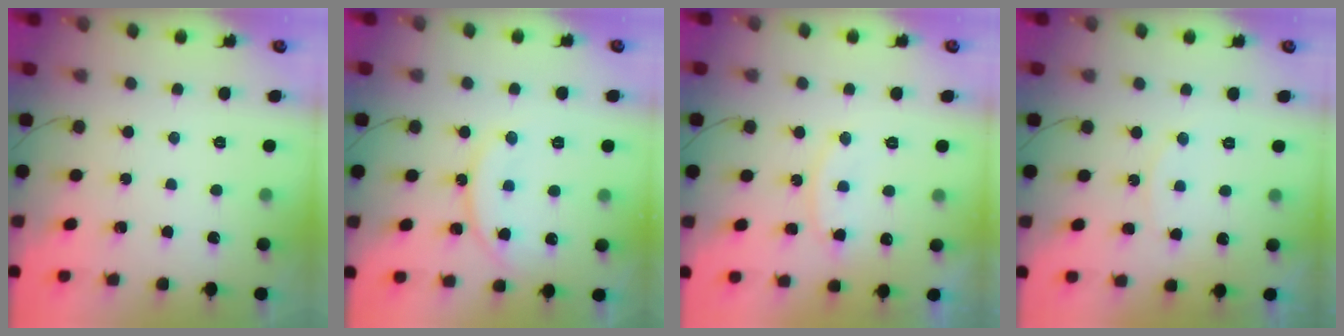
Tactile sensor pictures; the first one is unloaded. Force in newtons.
{"total": 13.3, "press": 13.3, "slide": 1.1}
{"total": 11.3, "press": 11.3, "slide": 0.9}
{"total": 6.8, "press": 6.8, "slide": 0.5}